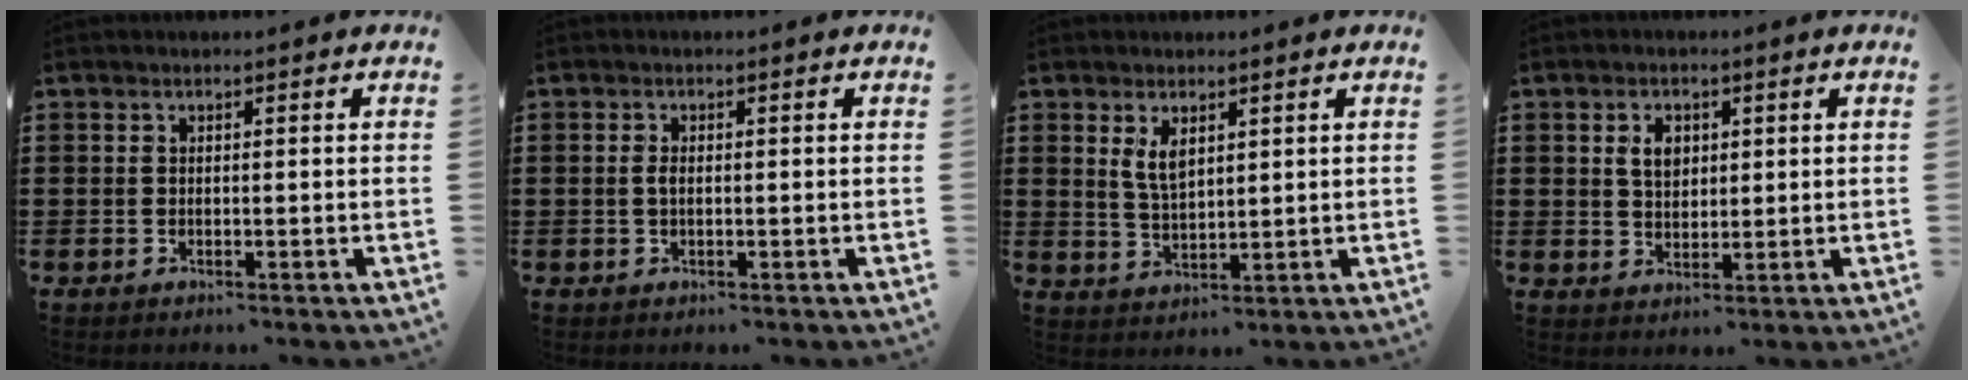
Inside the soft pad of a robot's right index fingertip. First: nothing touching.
{"total": 1.4, "force": [0.0, 0.7, 1.3], "torque": [-0.026, 0.004, -0.002]}
{"total": 3.7, "force": [1.8, 1.6, 2.8], "torque": [-0.060, 0.004, 0.032]}
{"total": 3.7, "force": [1.1, 2.5, 2.5], "torque": [-0.057, 0.012, 0.019]}